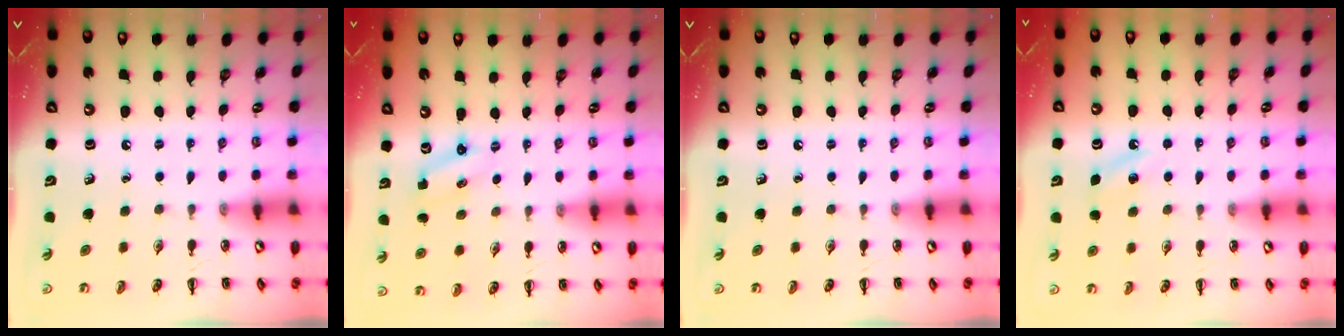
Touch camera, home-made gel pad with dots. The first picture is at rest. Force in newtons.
{"total": 2.4, "press": 2.4, "slide": 0.6}
{"total": 0.0}
{"total": 4.0, "press": 3.8, "slide": 1.1}